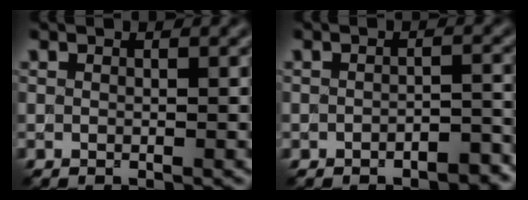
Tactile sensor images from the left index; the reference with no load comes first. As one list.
[{"total": 2.3, "force": [-1.6, 1.0, 1.4], "torque": [-0.022, 0.006, -0.022]}]